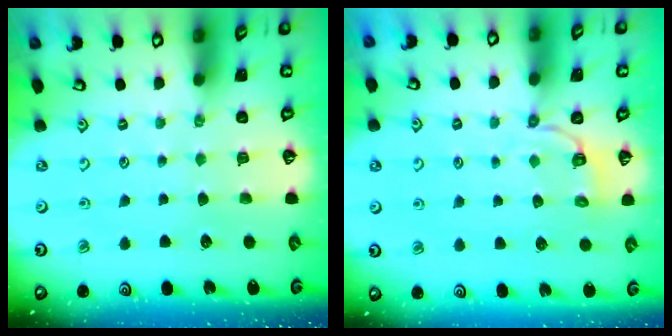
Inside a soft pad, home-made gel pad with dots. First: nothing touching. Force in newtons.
{"total": 3.3, "press": 1.8, "slide": 2.7}